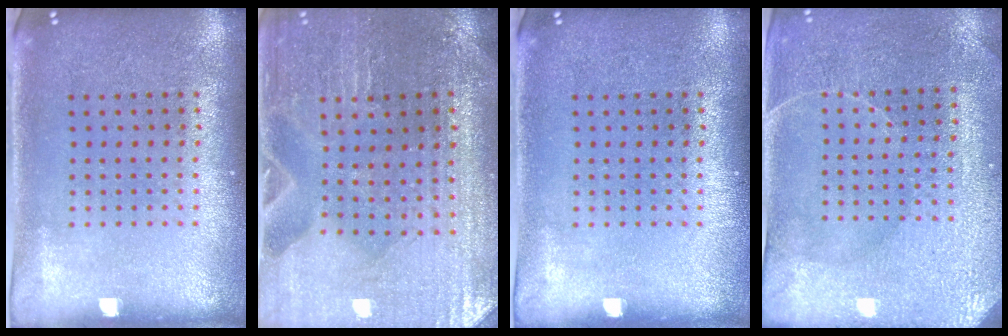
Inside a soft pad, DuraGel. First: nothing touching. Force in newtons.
{"total": 1.2, "press": 1.2, "slide": 0.0}
{"total": 0.0}
{"total": 3.2, "press": 3.2, "slide": 0.1}